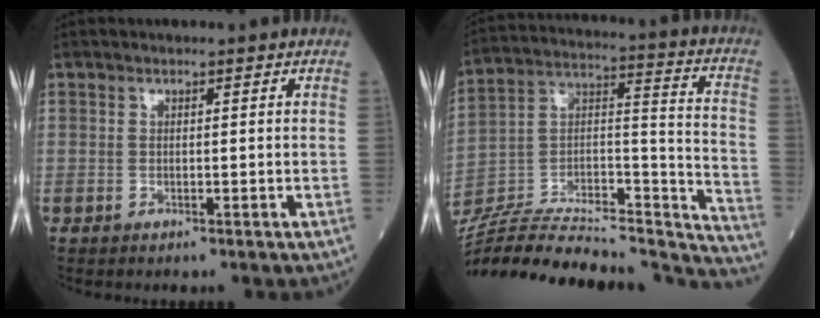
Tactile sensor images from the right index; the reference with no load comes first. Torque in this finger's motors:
{"motor_torque": [0.28, -1.18, 0.36, 0.16]}